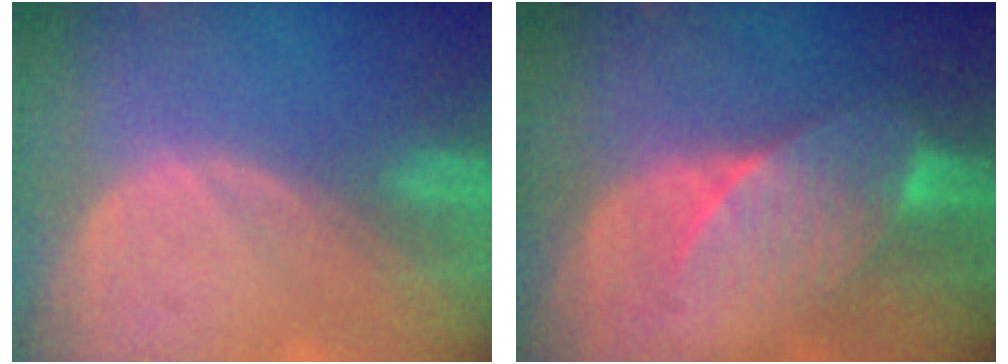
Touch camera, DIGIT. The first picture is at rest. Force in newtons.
{"total": 7.5, "press": 6.8, "slide": 3.0}